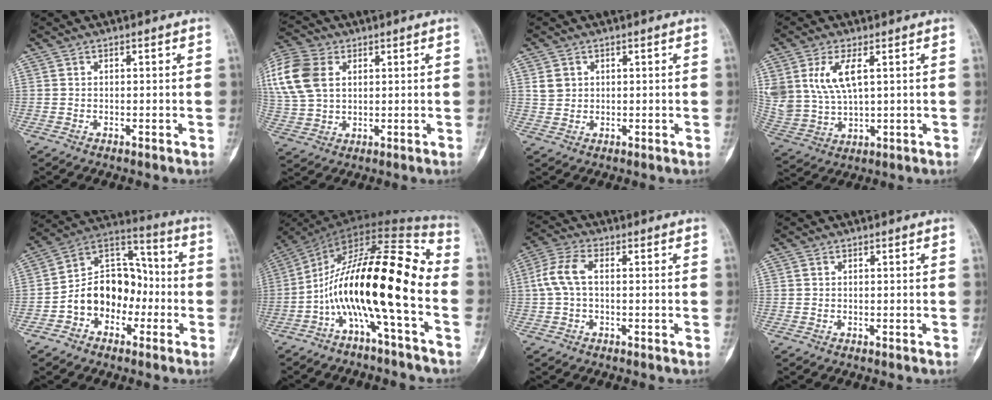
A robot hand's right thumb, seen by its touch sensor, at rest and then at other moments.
{"total": 14.1, "force": [4.1, 9.9, 9.2], "torque": [-0.200, 0.003, 0.080]}
{"total": 3.1, "force": [1.0, 2.6, 1.2], "torque": [-0.005, -0.001, 0.024]}
{"total": 11.2, "force": [3.8, 5.8, 8.8], "torque": [-0.183, -0.010, 0.089]}
{"total": 14.7, "force": [-3.8, 10.9, 9.0], "torque": [-0.104, 0.061, -0.074]}
{"total": 18.1, "force": [-5.3, 3.6, 16.9], "torque": [-0.306, 0.091, -0.096]}
{"total": 6.4, "force": [0.3, 3.6, 5.3], "torque": [-0.121, 0.018, 0.000]}
{"total": 0.0}